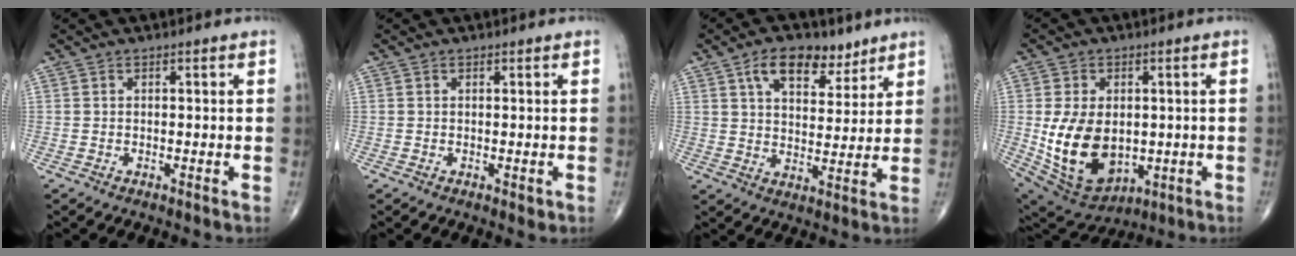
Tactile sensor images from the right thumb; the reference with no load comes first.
{"total": 0.7, "force": [0.1, 0.5, 0.5], "torque": [-0.008, -0.003, 0.004]}
{"total": 10.5, "force": [6.3, 5.8, 6.2], "torque": [-0.074, -0.030, 0.106]}
{"total": 15.6, "force": [-1.1, 10.5, 11.5], "torque": [-0.191, -0.007, 0.015]}